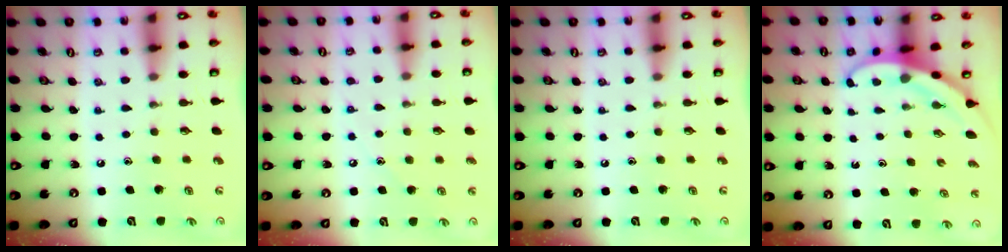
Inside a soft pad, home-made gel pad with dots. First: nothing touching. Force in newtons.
{"total": 4.3, "press": 4.3, "slide": 0.5}
{"total": 0.0}
{"total": 3.3, "press": 3.3, "slide": 0.2}